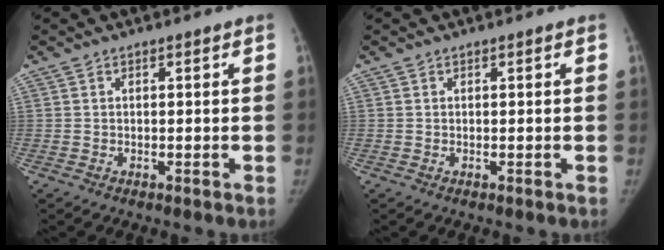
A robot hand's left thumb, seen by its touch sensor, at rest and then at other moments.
{"total": 0.0}